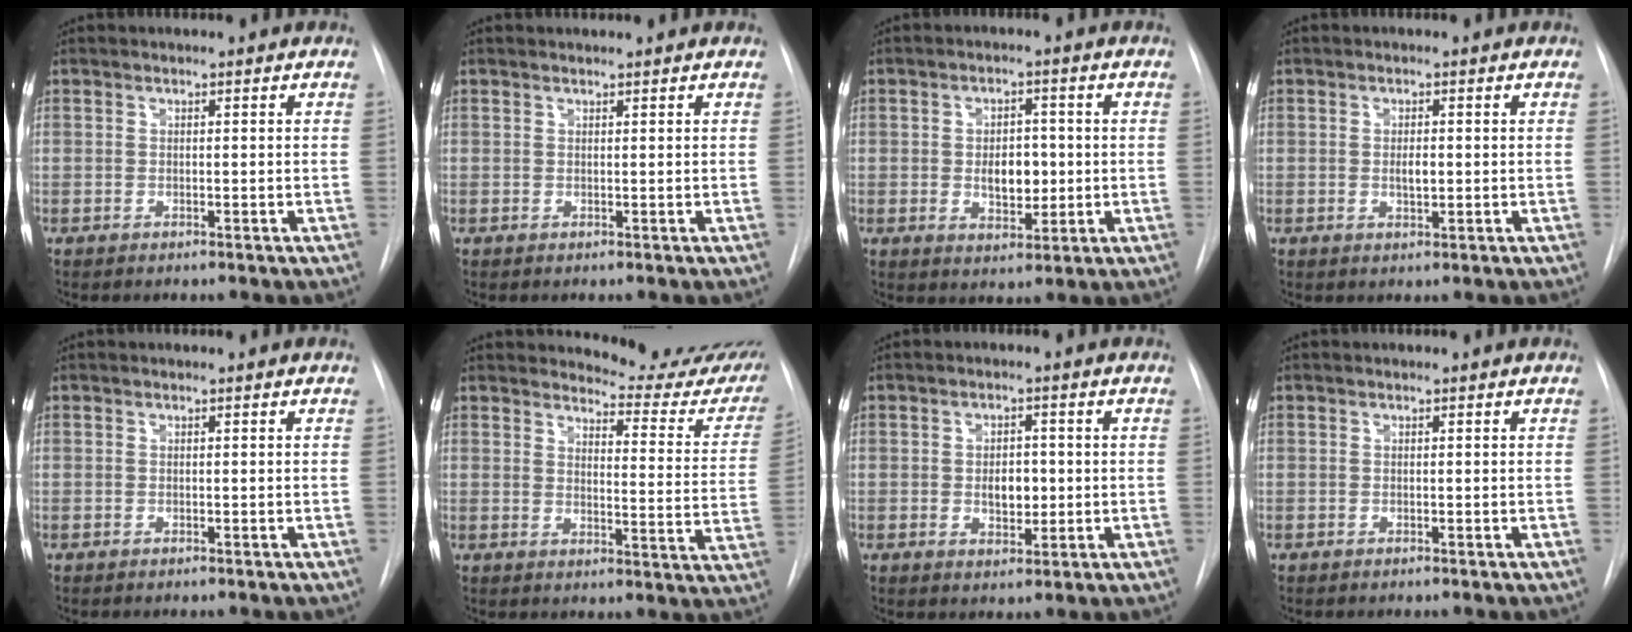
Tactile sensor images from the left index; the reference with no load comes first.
{"total": 0.7, "force": [-0.6, -0.3, -0.2], "torque": [-0.004, -0.004, -0.005]}
{"total": 5.2, "force": [-1.3, 3.0, 4.1], "torque": [-0.059, -0.003, -0.010]}
{"total": 1.9, "force": [-1.1, 0.5, 1.5], "torque": [-0.027, -0.006, -0.015]}
{"total": 0.0}
{"total": 15.9, "force": [15.5, 2.5, 2.7], "torque": [-0.007, -0.110, 0.151]}
{"total": 3.9, "force": [-1.3, 2.2, 2.9], "torque": [-0.041, -0.005, -0.012]}
{"total": 0.0}